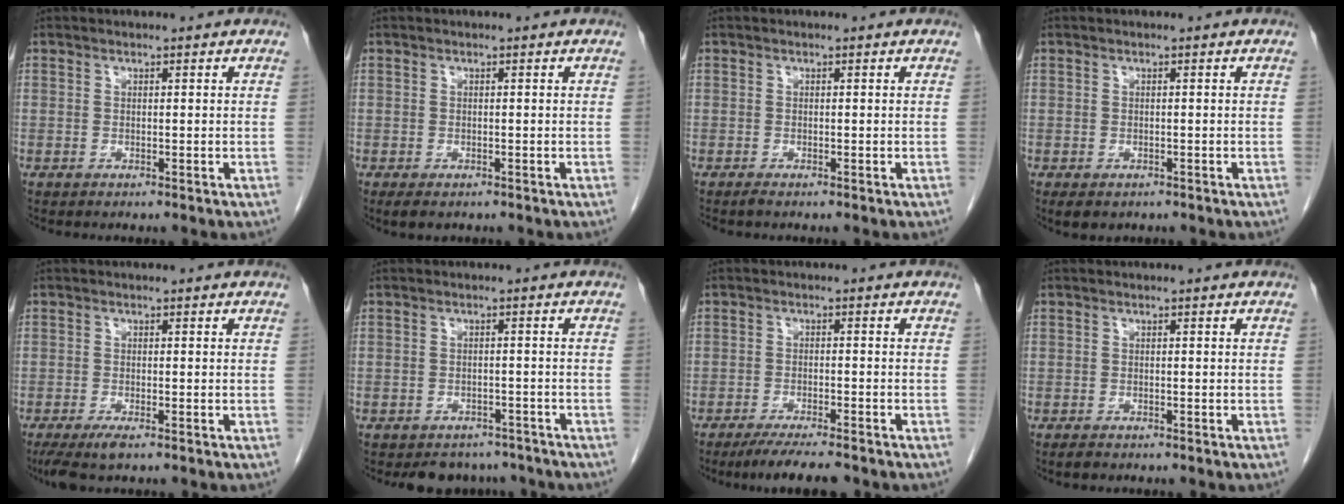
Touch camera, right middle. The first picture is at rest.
{"total": 2.0, "force": [-1.4, 1.0, 1.2], "torque": [-0.016, -0.003, -0.014]}
{"total": 0.5, "force": [-0.4, -0.1, 0.3], "torque": [-0.008, -0.002, -0.009]}
{"total": 2.9, "force": [-2.0, 1.7, 1.2], "torque": [-0.013, -0.002, -0.024]}
{"total": 3.6, "force": [-2.4, 0.7, 2.6], "torque": [-0.050, -0.012, -0.042]}
{"total": 5.7, "force": [-5.1, 2.5, 0.1], "torque": [0.010, 0.005, -0.062]}
{"total": 7.0, "force": [-5.9, 0.7, 3.7], "torque": [-0.057, -0.016, -0.094]}
{"total": 1.0, "force": [-0.8, 0.4, 0.5], "torque": [-0.012, -0.002, -0.011]}